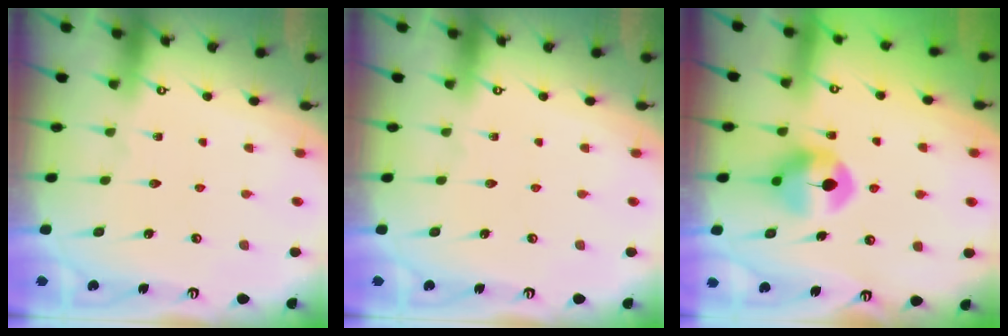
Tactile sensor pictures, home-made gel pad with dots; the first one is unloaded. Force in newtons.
{"total": 0.0}
{"total": 8.7, "press": 8.7, "slide": 0.4}